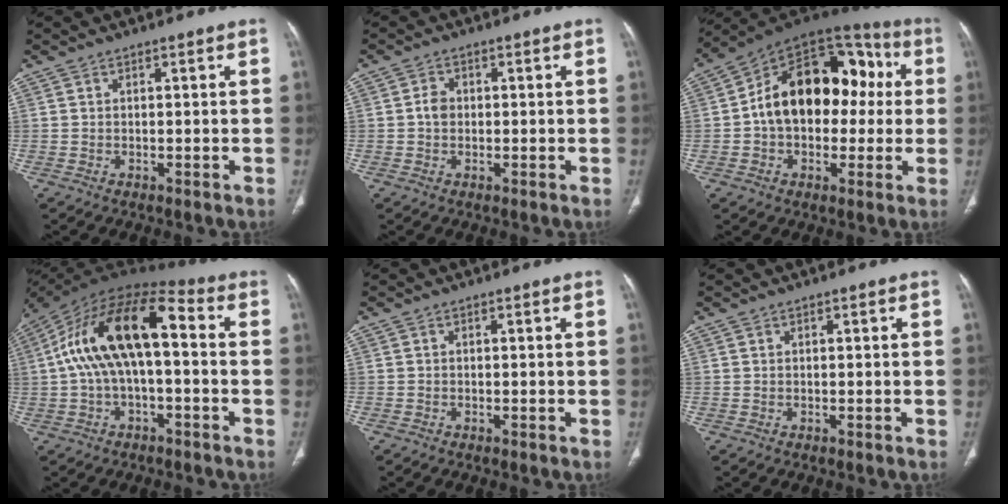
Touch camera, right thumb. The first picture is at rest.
{"total": 2.4, "force": [-0.1, 1.9, 1.4], "torque": [-0.018, 0.008, -0.005]}
{"total": 21.8, "force": [1.5, 14.4, 16.3], "torque": [-0.218, 0.052, 0.016]}
{"total": 17.3, "force": [0.7, 8.1, 15.3], "torque": [-0.283, 0.057, 0.002]}
{"total": 0.5, "force": [-0.4, 0.4, 0.1], "torque": [-0.003, 0.000, -0.011]}
{"total": 0.0}